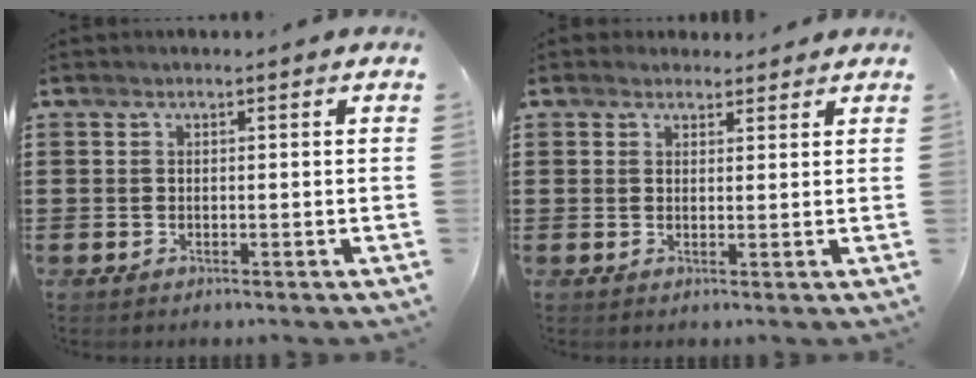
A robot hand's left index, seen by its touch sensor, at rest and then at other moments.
{"total": 2.1, "force": [1.9, 1.0, 0.0], "torque": [0.002, 0.002, 0.036]}